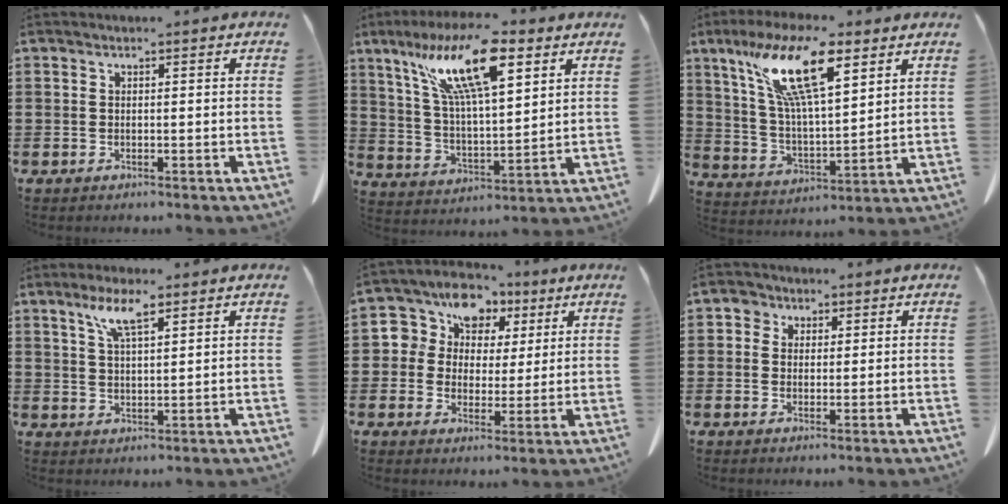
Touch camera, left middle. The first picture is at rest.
{"total": 15.7, "force": [9.2, 4.5, 11.9], "torque": [-0.251, -0.025, 0.153]}
{"total": 14.7, "force": [8.8, 4.1, 11.1], "torque": [-0.246, -0.017, 0.149]}
{"total": 6.0, "force": [3.6, 1.4, 4.5], "torque": [-0.099, 0.007, 0.063]}
{"total": 7.5, "force": [4.1, 6.2, 0.7], "torque": [-0.063, -0.019, 0.074]}
{"total": 2.4, "force": [1.4, 1.9, 0.5], "torque": [-0.012, 0.006, 0.022]}